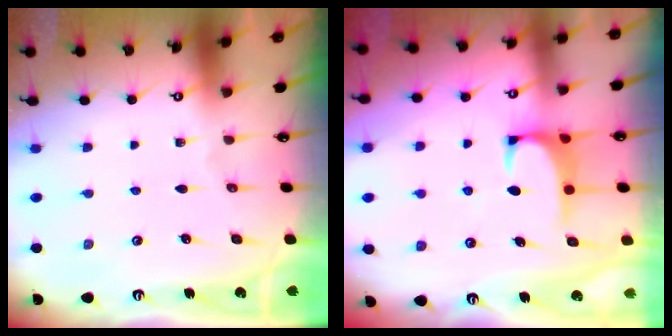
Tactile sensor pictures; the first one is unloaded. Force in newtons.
{"total": 1.2, "press": 1.1, "slide": 0.5}